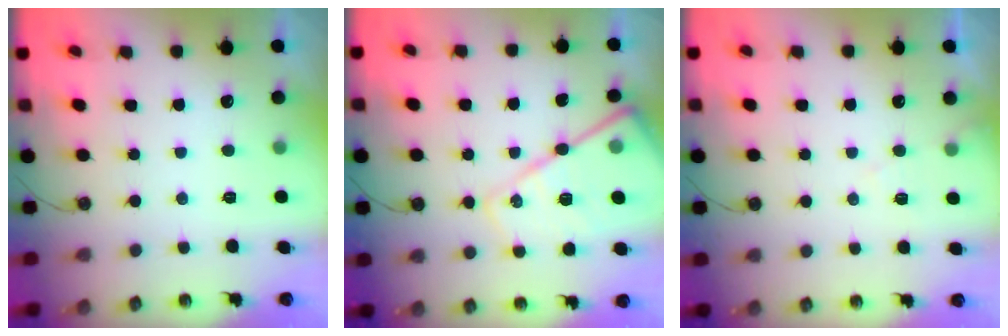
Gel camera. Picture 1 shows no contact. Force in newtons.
{"total": 18.9, "press": 18.8, "slide": 1.8}
{"total": 6.4, "press": 6.3, "slide": 0.8}